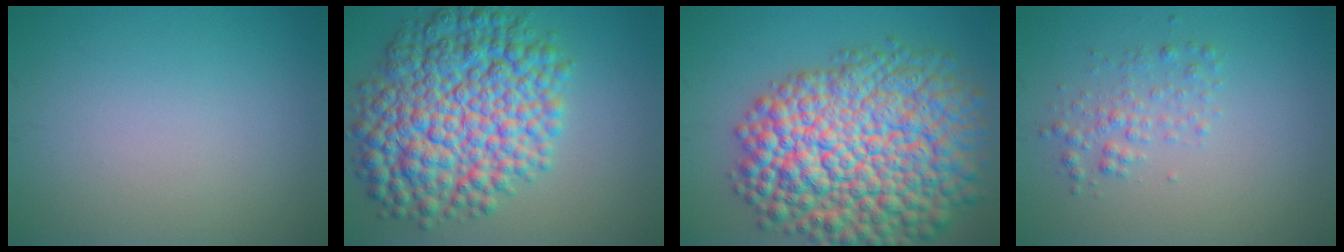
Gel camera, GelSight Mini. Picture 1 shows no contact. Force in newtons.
{"total": 12.2, "press": 12.2, "slide": 0.2}
{"total": 15.8, "press": 15.8, "slide": 0.6}
{"total": 2.0, "press": 2.0, "slide": 0.1}